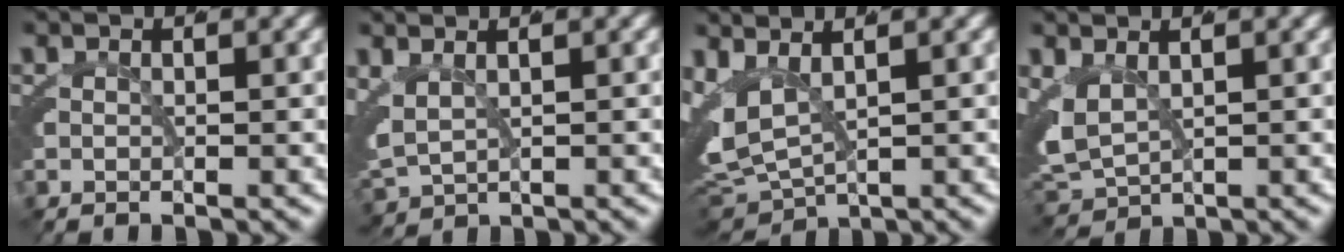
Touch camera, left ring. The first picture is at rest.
{"total": 4.2, "force": [1.6, 3.1, 2.3], "torque": [-0.063, -0.011, 0.039]}
{"total": 8.7, "force": [0.3, 7.3, 4.7], "torque": [-0.139, -0.036, 0.019]}
{"total": 5.0, "force": [0.5, 4.3, 2.5], "torque": [-0.094, -0.031, 0.028]}